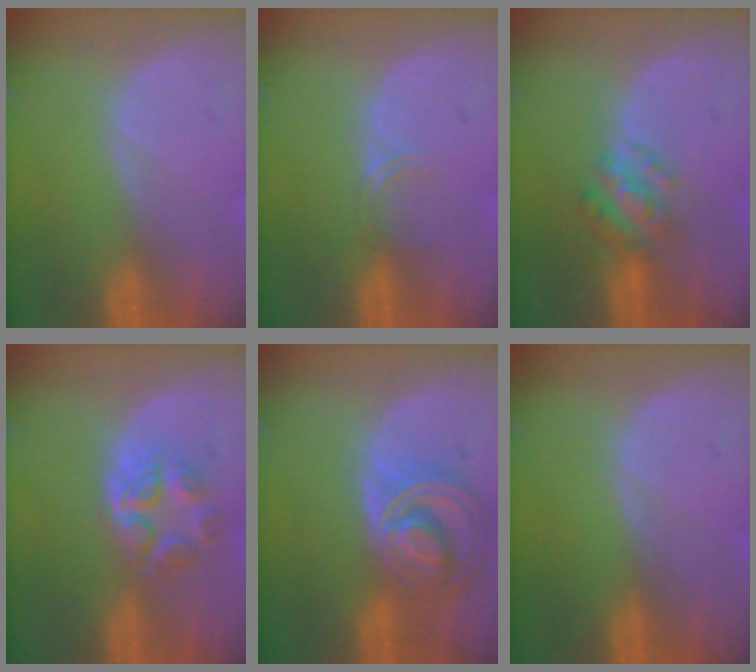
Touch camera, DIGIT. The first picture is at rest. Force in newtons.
{"total": 1.7, "press": 1.4, "slide": 1.0}
{"total": 4.8, "press": 4.8, "slide": 0.8}
{"total": 5.2, "press": 4.8, "slide": 2.0}
{"total": 8.7, "press": 7.5, "slide": 4.4}
{"total": 0.0}